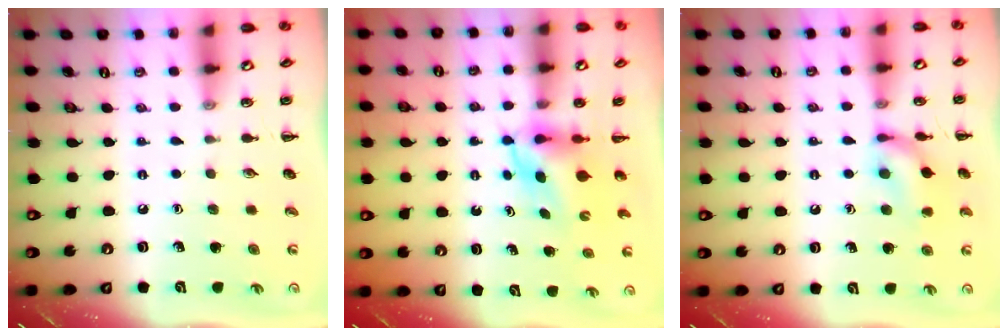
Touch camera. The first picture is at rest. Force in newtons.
{"total": 5.8, "press": 5.7, "slide": 1.0}
{"total": 12.0, "press": 12.0, "slide": 0.7}